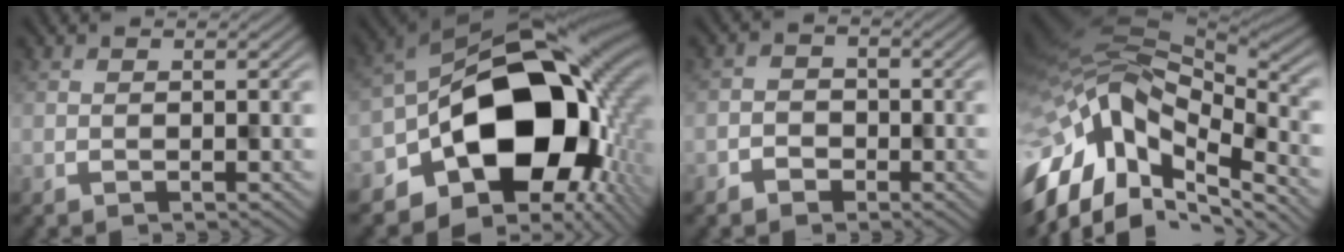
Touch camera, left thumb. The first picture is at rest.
{"total": 18.3, "force": [-4.2, 12.7, 12.4], "torque": [-0.182, -0.041, -0.054]}
{"total": 1.9, "force": [-1.2, 1.4, -0.4], "torque": [0.017, 0.002, -0.023]}
{"total": 18.6, "force": [-5.3, 10.9, 14.0], "torque": [-0.283, -0.025, -0.083]}